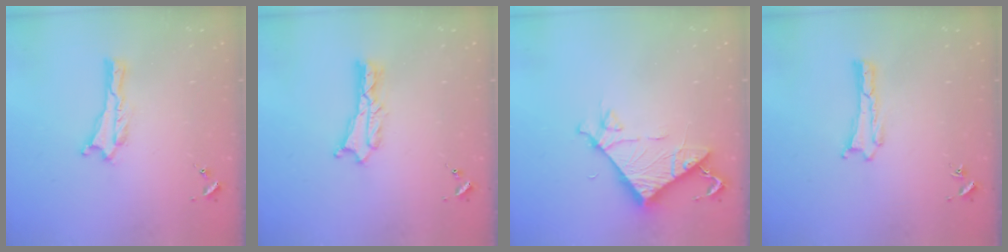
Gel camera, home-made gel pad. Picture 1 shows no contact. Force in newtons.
{"total": 1.8, "press": 1.7, "slide": 0.2}
{"total": 7.5, "press": 7.5, "slide": 0.5}
{"total": 0.0}